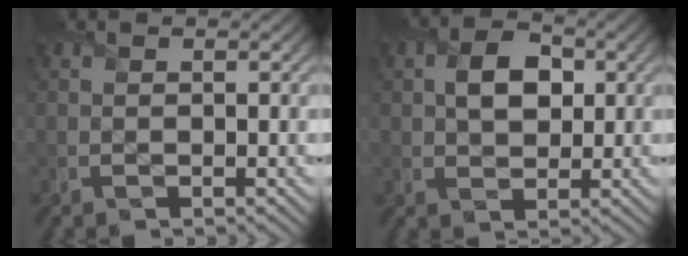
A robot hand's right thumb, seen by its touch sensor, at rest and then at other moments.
{"total": 4.9, "force": [1.0, 3.4, 3.3], "torque": [-0.062, 0.001, 0.011]}